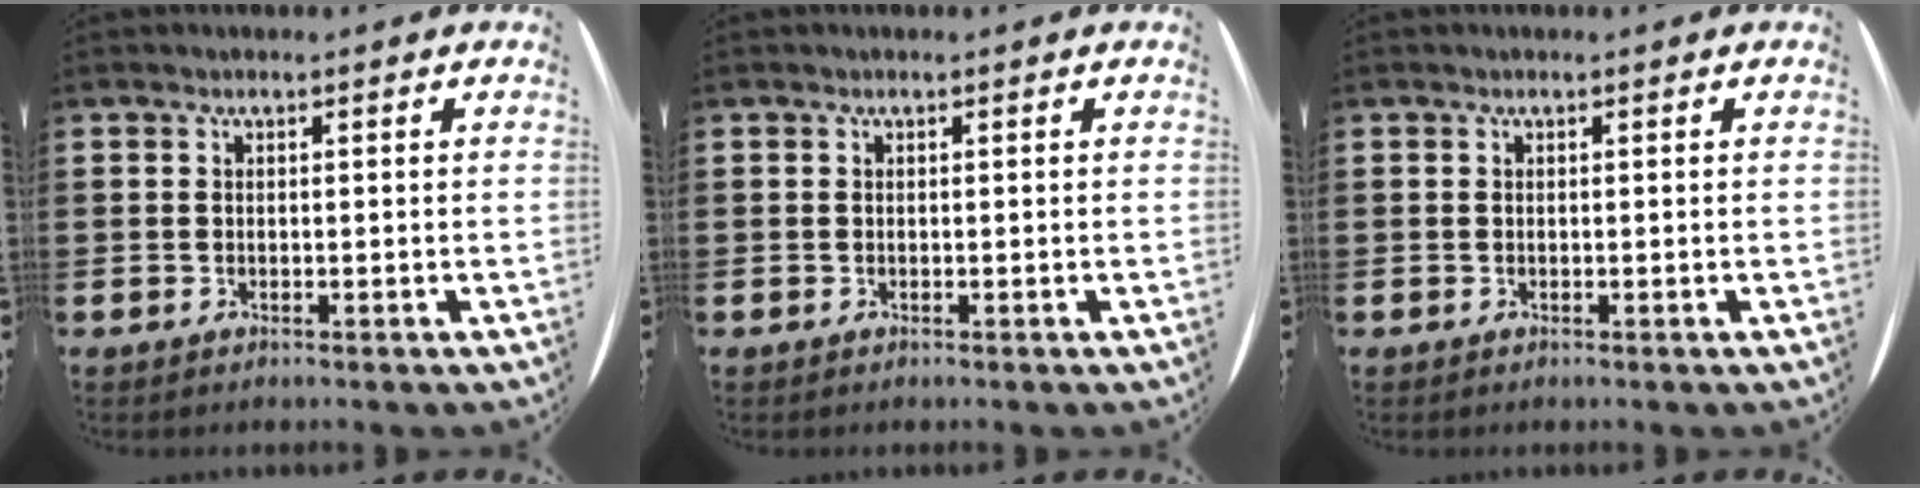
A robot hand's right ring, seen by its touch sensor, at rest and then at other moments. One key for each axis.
{"total": 0.0}
{"total": 0.0}